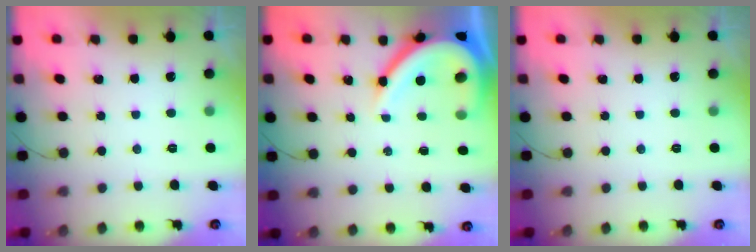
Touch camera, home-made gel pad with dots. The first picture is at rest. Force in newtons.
{"total": 12.9, "press": 12.8, "slide": 1.6}
{"total": 0.0}